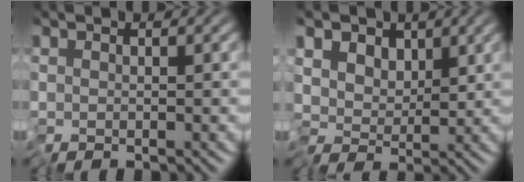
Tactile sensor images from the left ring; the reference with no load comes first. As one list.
[{"total": 5.0, "force": [0.6, 3.5, 3.5], "torque": [-0.050, 0.005, -0.007]}]